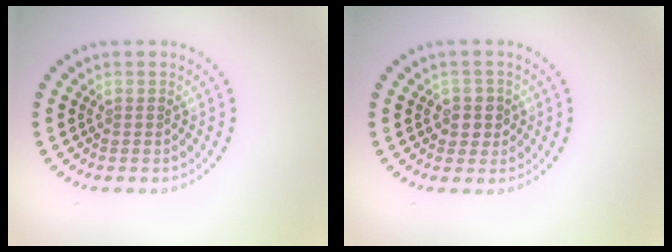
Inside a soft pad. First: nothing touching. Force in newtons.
{"total": 1.9, "press": 1.8, "slide": 0.8}